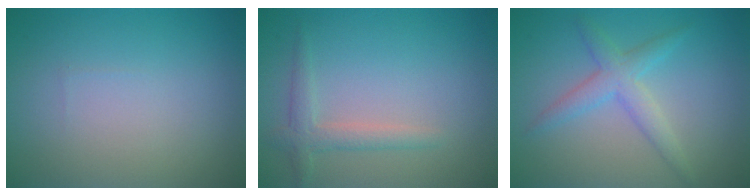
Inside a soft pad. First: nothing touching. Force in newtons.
{"total": 2.1, "press": 2.1, "slide": 0.1}
{"total": 2.9, "press": 2.9, "slide": 0.1}